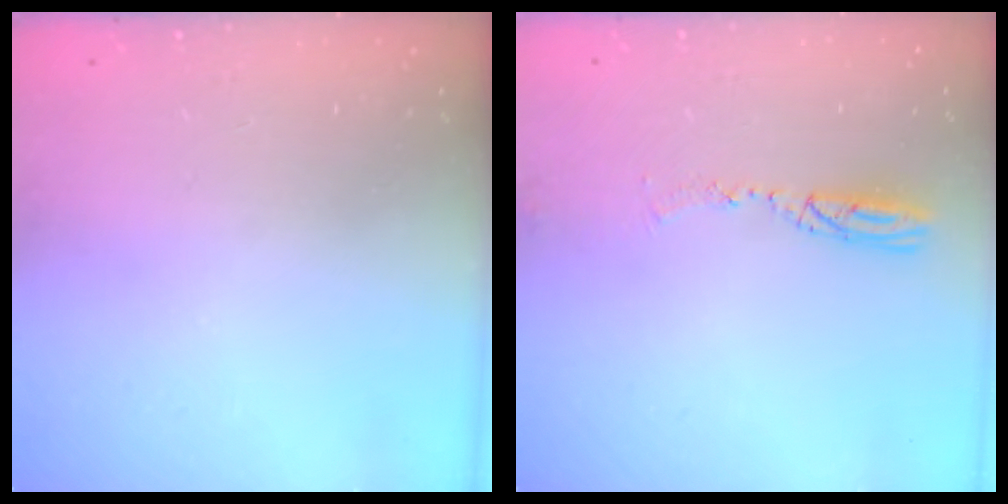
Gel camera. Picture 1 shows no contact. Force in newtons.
{"total": 5.0, "press": 4.9, "slide": 0.9}